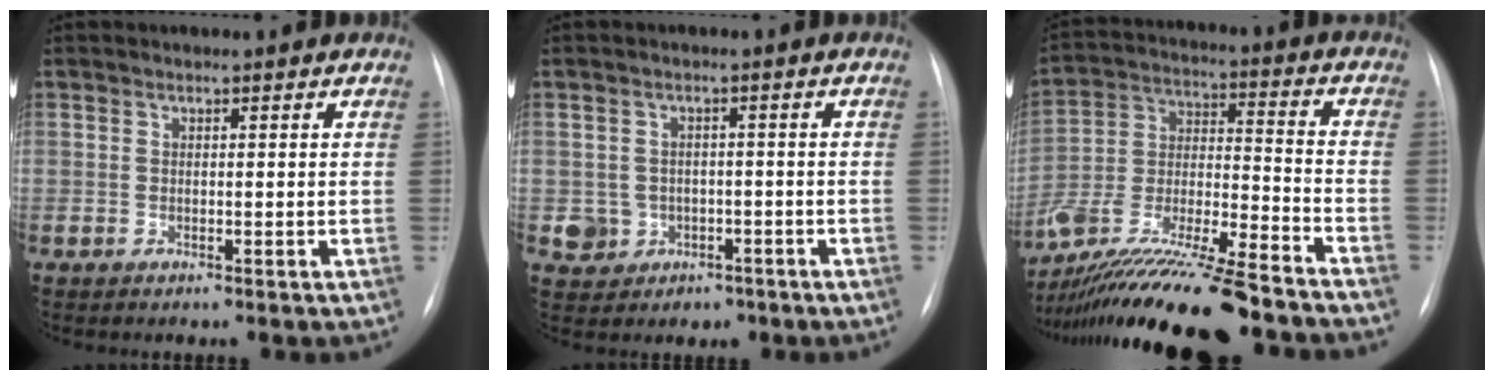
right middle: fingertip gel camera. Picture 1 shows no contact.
{"total": 4.8, "force": [-1.6, 4.5, 0.7], "torque": [-0.008, 0.013, -0.012]}
{"total": 24.0, "force": [-20.0, 1.7, 13.0], "torque": [-0.245, -0.029, -0.349]}